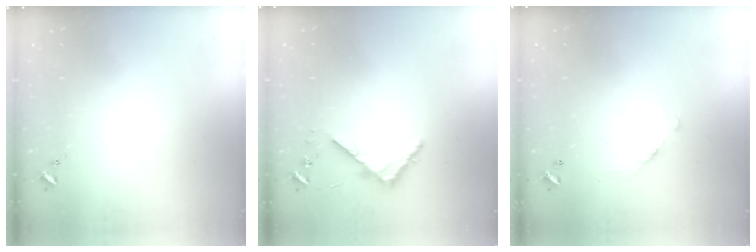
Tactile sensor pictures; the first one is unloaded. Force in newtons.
{"total": 4.6, "press": 4.6, "slide": 0.4}
{"total": 6.0, "press": 6.0, "slide": 0.4}